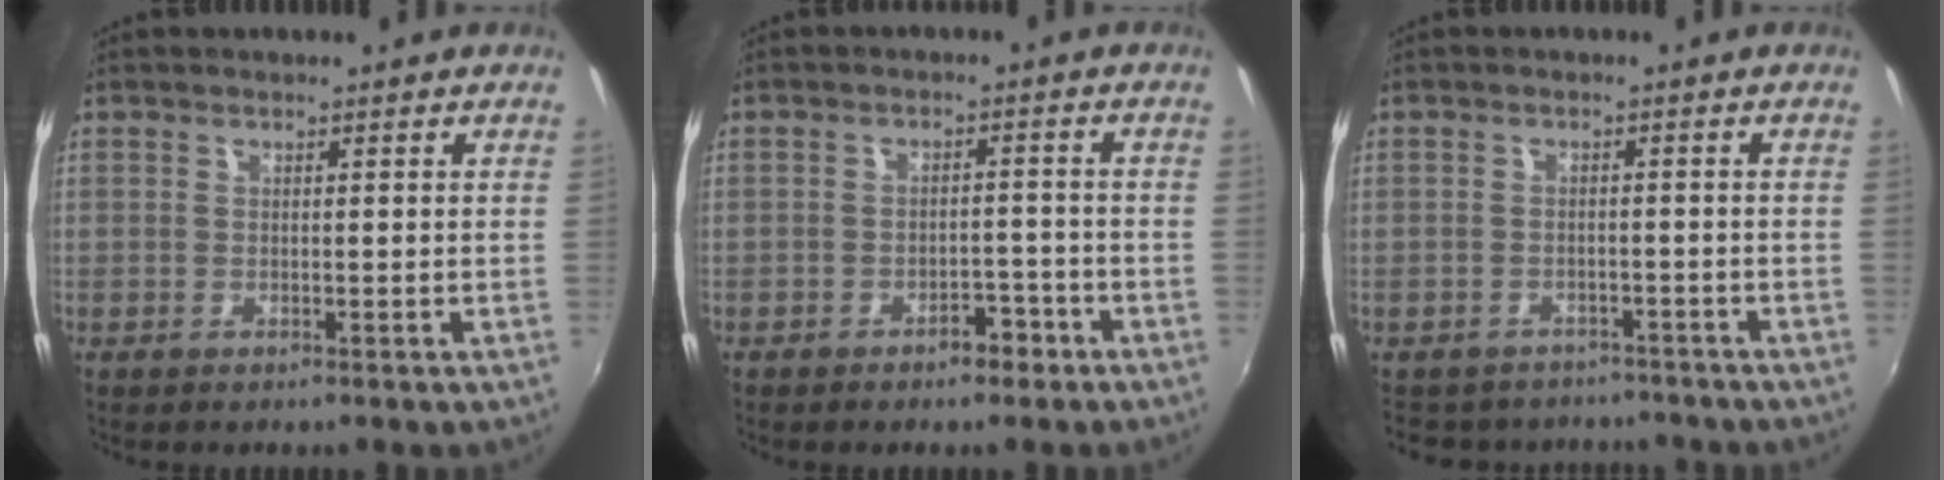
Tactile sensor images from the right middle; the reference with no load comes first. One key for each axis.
{"total": 3.6, "fx": -2.6, "fy": 1.9, "fz": 1.7, "tx": -0.037, "ty": 0.003, "tz": -0.030}
{"total": 7.7, "fx": -6.4, "fy": 4.1, "fz": 1.3, "tx": -0.034, "ty": 0.014, "tz": -0.089}